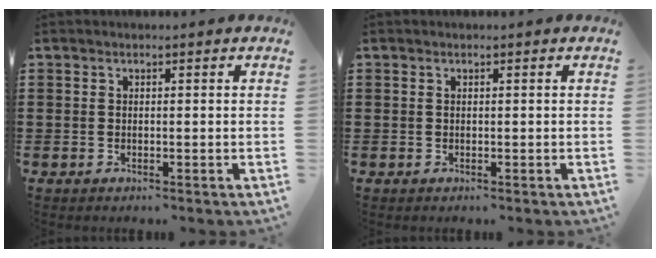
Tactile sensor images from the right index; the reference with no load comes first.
{"total": 0.0}